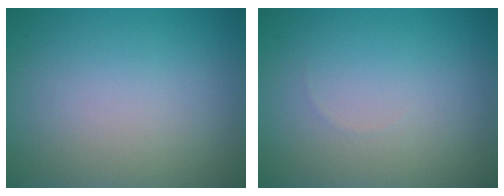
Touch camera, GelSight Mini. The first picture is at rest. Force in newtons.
{"total": 0.0}